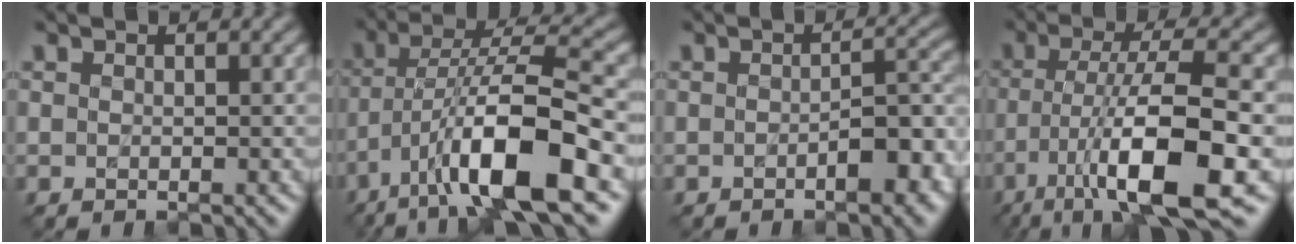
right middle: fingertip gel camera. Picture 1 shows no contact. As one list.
[{"total": 10.9, "force": [-5.2, 2.4, 9.3], "torque": [-0.164, 0.013, -0.099]}, {"total": 4.5, "force": [-1.8, 1.9, 3.6], "torque": [-0.051, 0.008, -0.027]}, {"total": 11.0, "force": [-4.1, 2.5, 9.9], "torque": [-0.169, 0.002, -0.072]}]